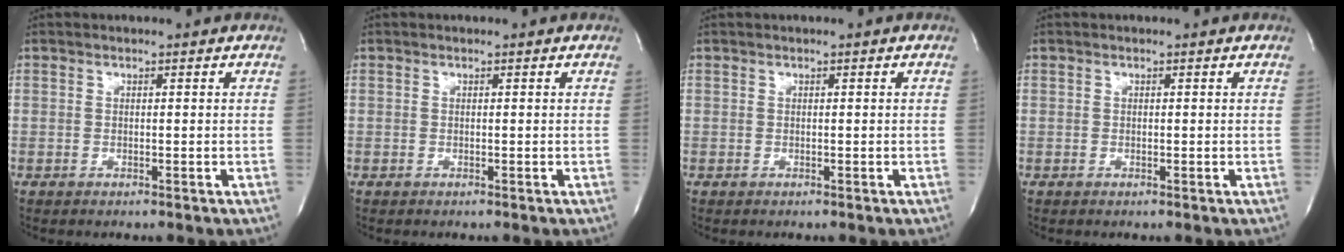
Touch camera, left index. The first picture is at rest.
{"total": 0.0}
{"total": 0.0}
{"total": 0.0}